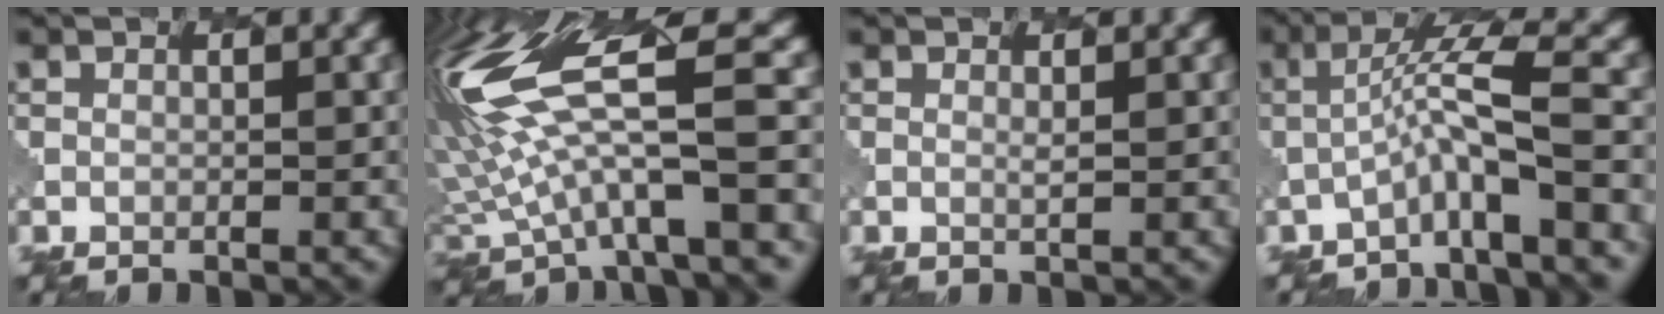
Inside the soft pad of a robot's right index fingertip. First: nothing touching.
{"total": 11.7, "force": [2.3, 3.0, 11.1], "torque": [-0.224, 0.010, 0.054]}
{"total": 0.7, "force": [0.5, 0.1, 0.4], "torque": [-0.007, -0.003, 0.010]}
{"total": 4.7, "force": [-1.7, 0.4, 4.4], "torque": [-0.073, 0.019, -0.038]}